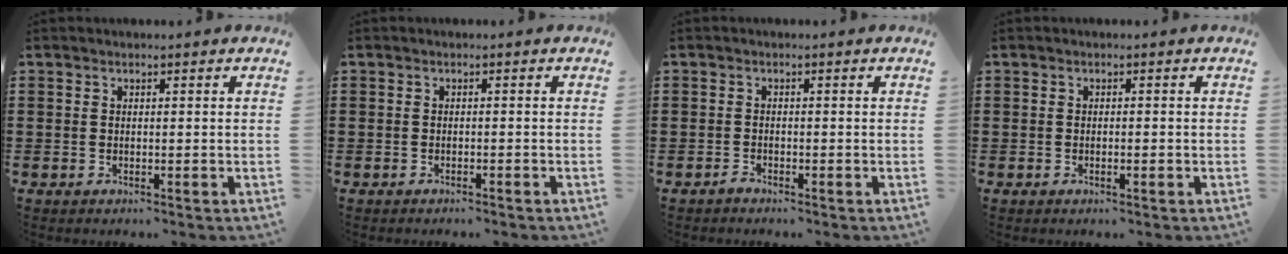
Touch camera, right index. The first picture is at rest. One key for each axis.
{"total": 0.8, "fx": -0.8, "fy": -0.1, "fz": 0.1, "tx": -0.005, "ty": -0.003, "tz": -0.015}
{"total": 1.0, "fx": -0.9, "fy": 0.1, "fz": 0.1, "tx": -0.003, "ty": 0.000, "tz": -0.020}
{"total": 0.9, "fx": -0.4, "fy": 0.2, "fz": 0.8, "tx": -0.016, "ty": -0.004, "tz": -0.006}